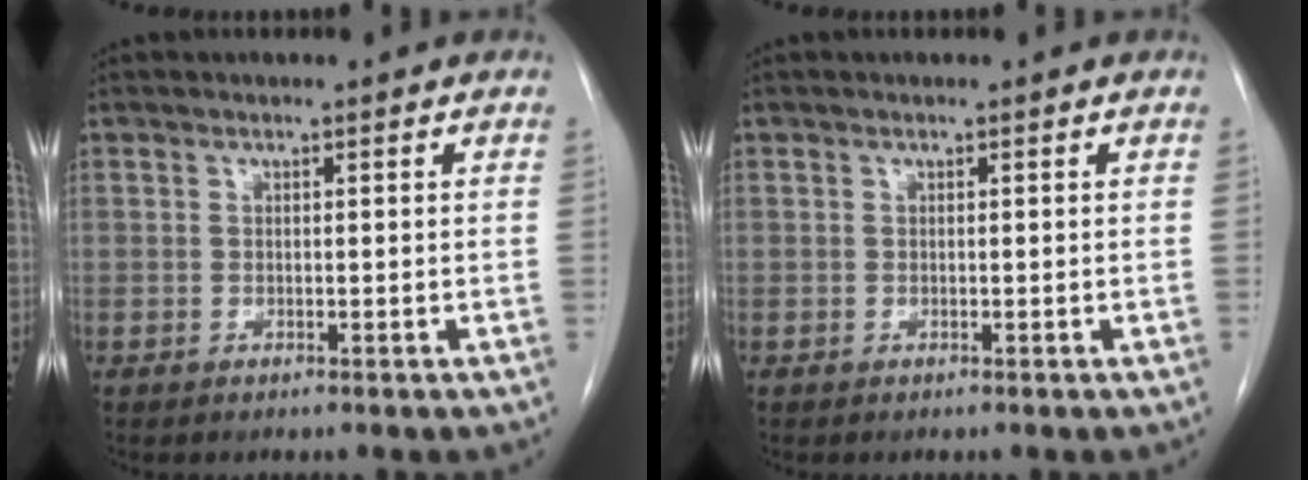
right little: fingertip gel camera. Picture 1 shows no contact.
{"total": 0.0}